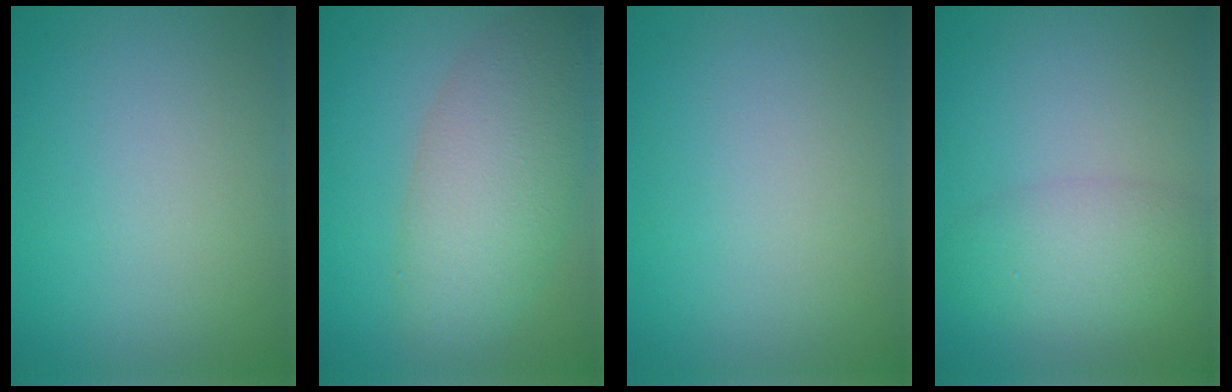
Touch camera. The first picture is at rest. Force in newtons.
{"total": 6.6, "press": 6.6, "slide": 0.5}
{"total": 0.0}
{"total": 4.0, "press": 4.0, "slide": 0.2}